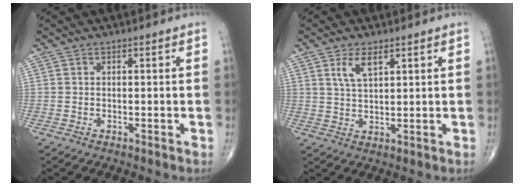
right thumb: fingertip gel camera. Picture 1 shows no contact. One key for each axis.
{"total": 4.6, "fx": 2.4, "fy": 1.8, "fz": 3.5, "tx": -0.064, "ty": -0.010, "tz": 0.050}